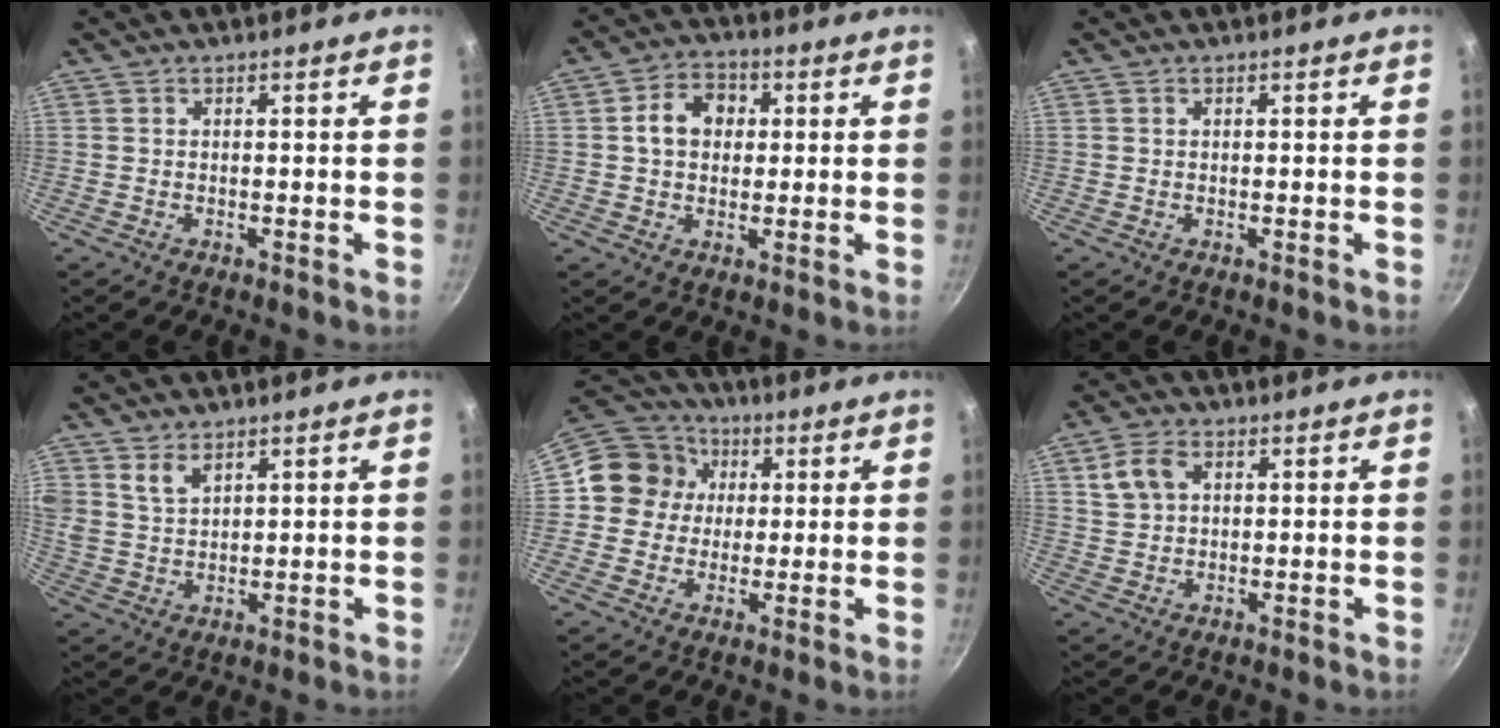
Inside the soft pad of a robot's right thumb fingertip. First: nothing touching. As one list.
[{"total": 7.7, "force": [1.2, 6.1, 4.5], "torque": [-0.049, 0.014, 0.009]}, {"total": 0.0}, {"total": 4.4, "force": [2.8, 2.4, 2.4], "torque": [-0.040, -0.017, 0.057]}, {"total": 11.1, "force": [1.6, 10.3, 3.8], "torque": [-0.031, 0.020, 0.006]}, {"total": 5.8, "force": [2.1, 4.0, 3.7], "torque": [-0.059, 0.003, 0.038]}]